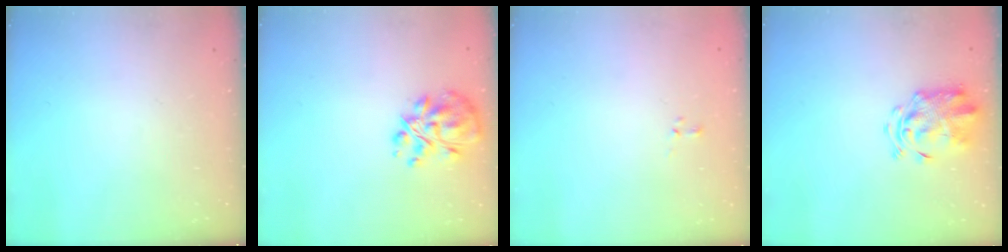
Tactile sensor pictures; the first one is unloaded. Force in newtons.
{"total": 12.0, "press": 11.4, "slide": 3.8}
{"total": 0.0}
{"total": 3.9, "press": 3.7, "slide": 1.2}